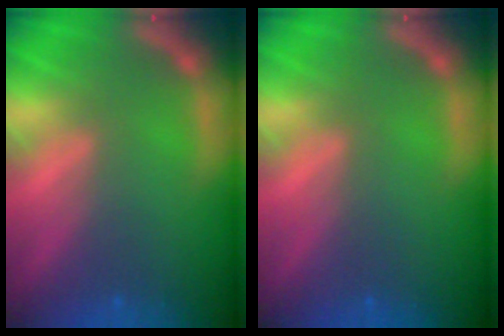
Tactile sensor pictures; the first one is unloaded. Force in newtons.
{"total": 0.0}